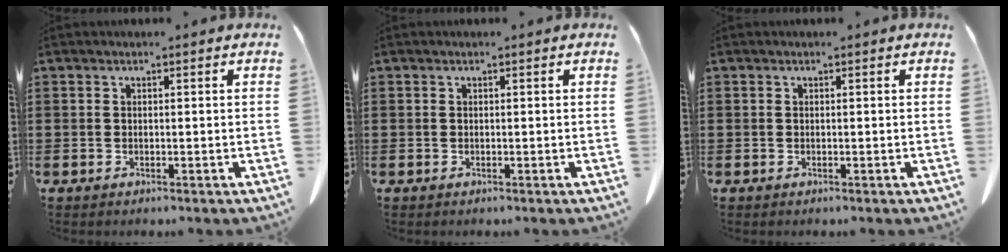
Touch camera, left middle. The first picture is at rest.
{"total": 0.0}
{"total": 0.0}